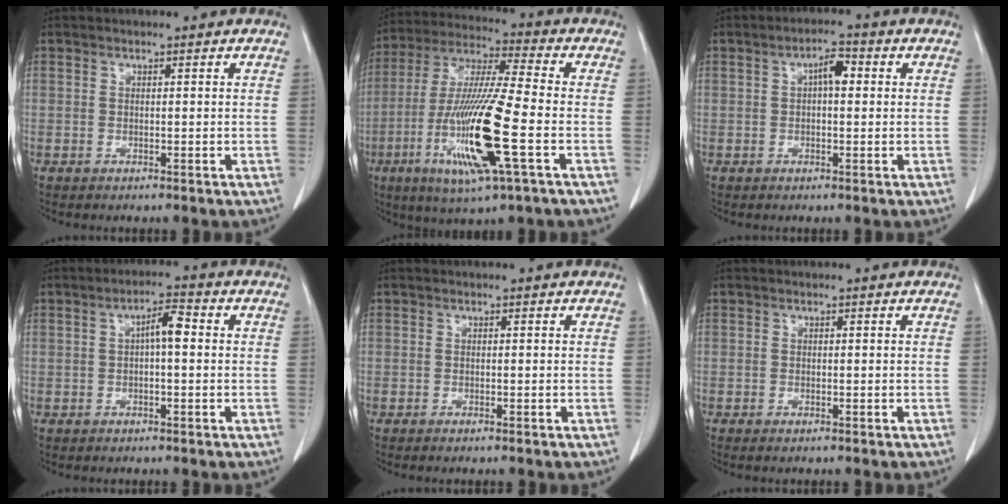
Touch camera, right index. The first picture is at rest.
{"total": 17.5, "force": [-5.1, 0.6, 16.7], "torque": [-0.342, -0.020, -0.095]}
{"total": 3.5, "force": [0.6, 1.3, 3.2], "torque": [-0.053, 0.013, 0.008]}
{"total": 3.9, "force": [0.3, 0.9, 3.7], "torque": [-0.061, 0.012, 0.002]}
{"total": 0.8, "force": [-0.7, 0.0, 0.4], "torque": [-0.008, -0.002, -0.010]}
{"total": 0.6, "force": [-0.6, 0.1, 0.3], "torque": [-0.008, -0.002, -0.007]}